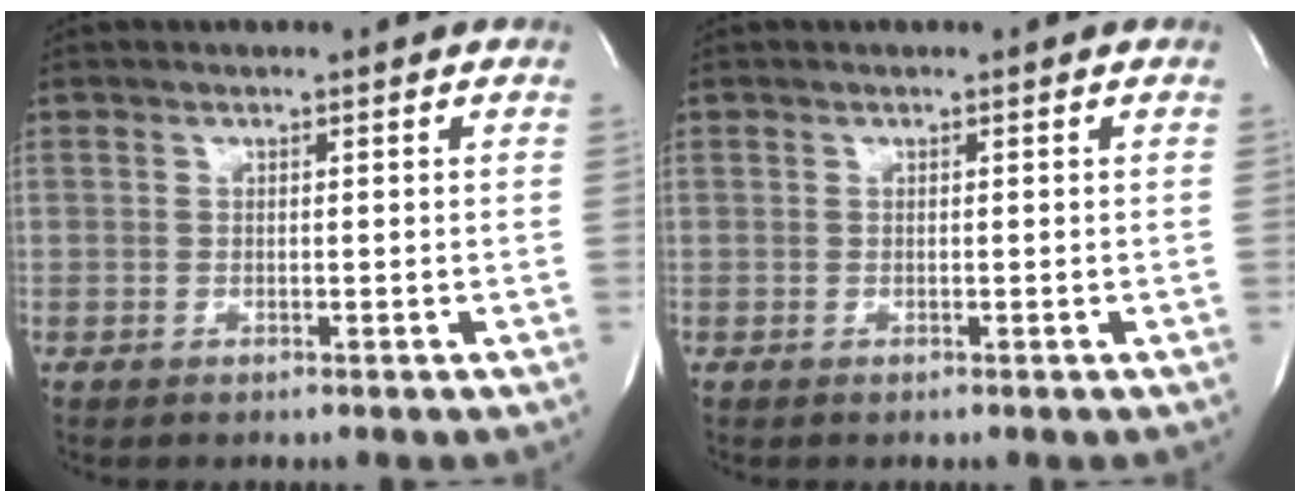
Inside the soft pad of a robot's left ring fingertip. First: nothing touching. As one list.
[{"total": 0.0}]